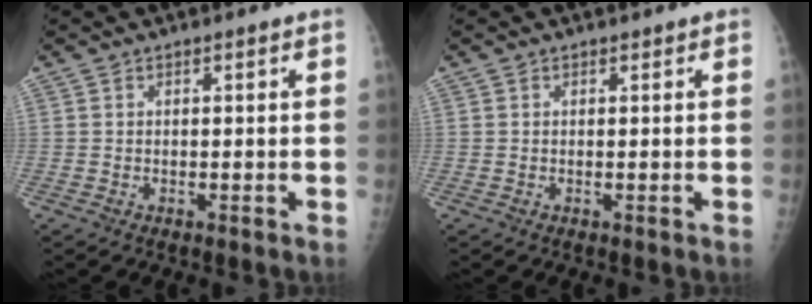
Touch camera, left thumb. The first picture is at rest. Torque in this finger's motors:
{"motor_torque": [-0.05, -0.03, -0.01, 0.01, 0.00]}